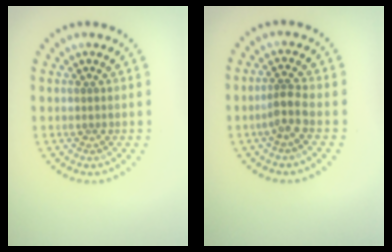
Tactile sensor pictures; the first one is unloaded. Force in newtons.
{"total": 2.0, "press": 1.6, "slide": 1.3}